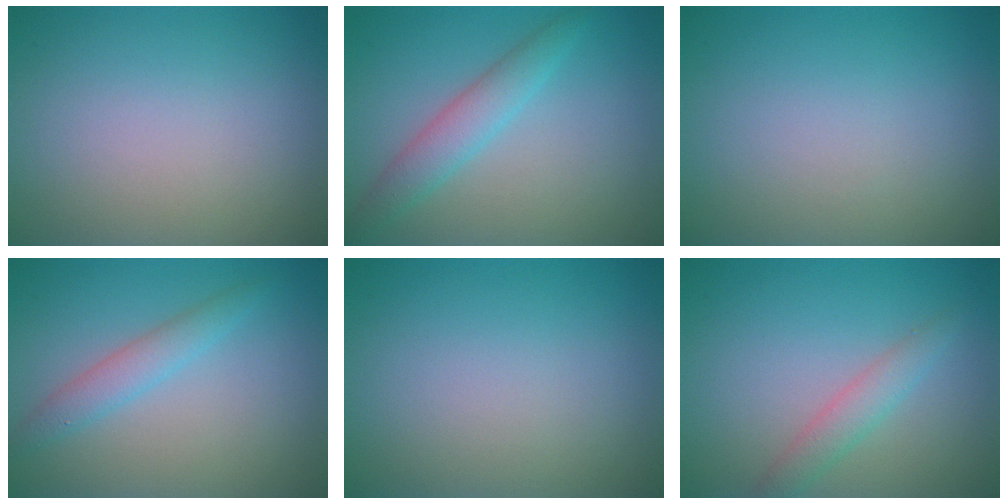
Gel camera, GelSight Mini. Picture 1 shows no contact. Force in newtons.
{"total": 3.0, "press": 3.0, "slide": 0.1}
{"total": 0.0}
{"total": 2.3, "press": 2.3, "slide": 0.1}
{"total": 0.0}
{"total": 2.1, "press": 2.1, "slide": 0.0}